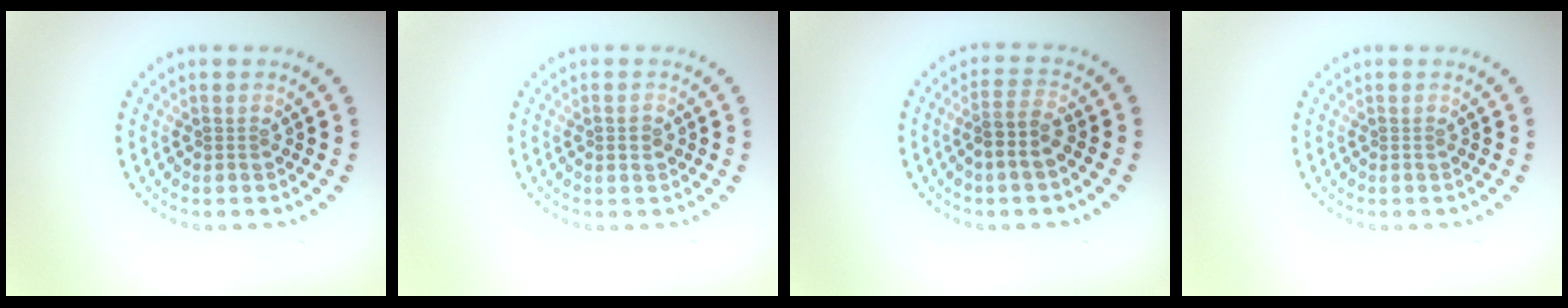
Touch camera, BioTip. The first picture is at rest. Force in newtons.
{"total": 1.4, "press": 1.3, "slide": 0.2}
{"total": 2.6, "press": 2.3, "slide": 1.3}
{"total": 0.0}